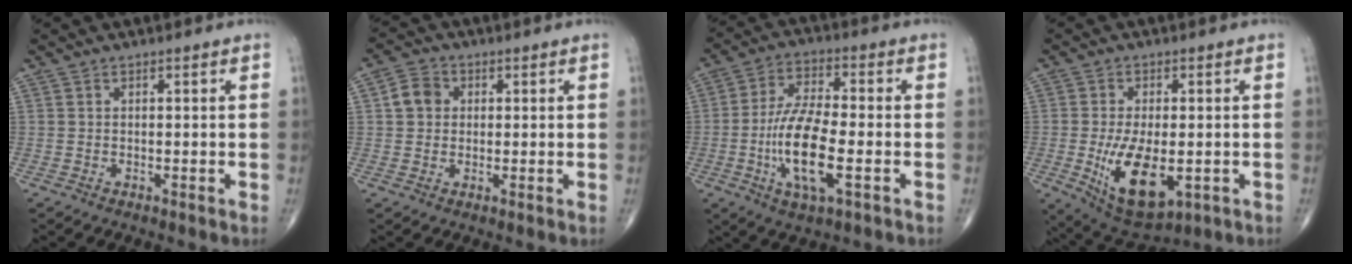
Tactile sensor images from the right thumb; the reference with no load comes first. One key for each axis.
{"total": 4.6, "fx": 0.7, "fy": 3.9, "fz": 2.2, "tx": -0.030, "ty": 0.008, "tz": 0.006}
{"total": 13.7, "fx": -3.4, "fy": 4.6, "fz": 12.5, "tx": -0.248, "ty": 0.010, "tz": -0.063}
{"total": 12.7, "fx": -2.7, "fy": 6.3, "fz": 10.7, "tx": -0.179, "ty": -0.015, "tz": -0.027}